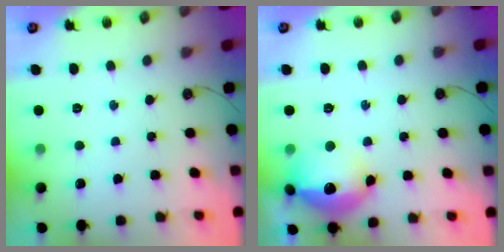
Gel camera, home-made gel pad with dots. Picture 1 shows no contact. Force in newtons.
{"total": 16.5, "press": 16.5, "slide": 1.3}